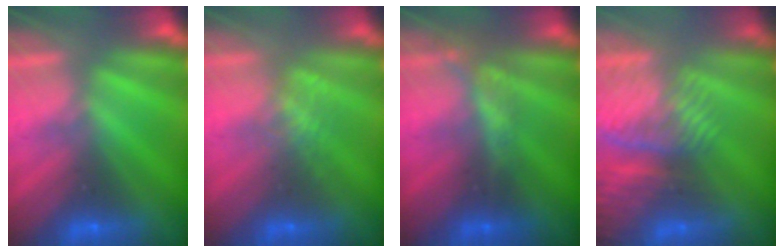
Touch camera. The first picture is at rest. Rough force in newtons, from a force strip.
{"total": 2.0}
{"total": 2.1}
{"total": 7.9}